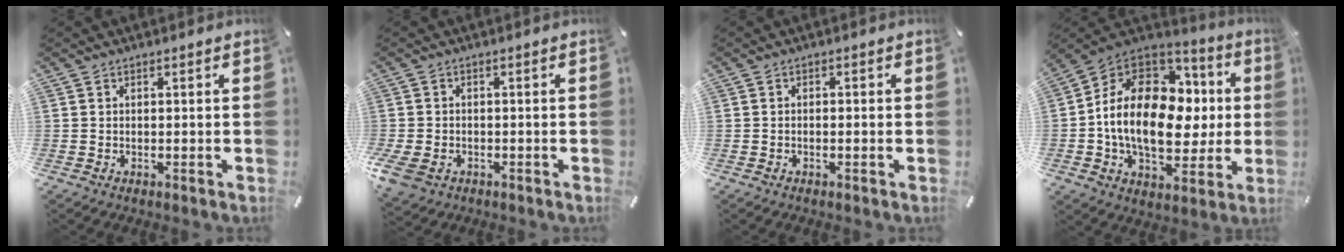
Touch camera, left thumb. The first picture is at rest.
{"total": 3.9, "force": [-1.8, 2.8, 2.1], "torque": [-0.062, 0.002, -0.040]}
{"total": 0.9, "force": [-0.7, 0.2, 0.5], "torque": [-0.010, 0.001, -0.012]}
{"total": 20.7, "force": [-0.8, 14.4, 14.9], "torque": [-0.287, 0.007, -0.011]}